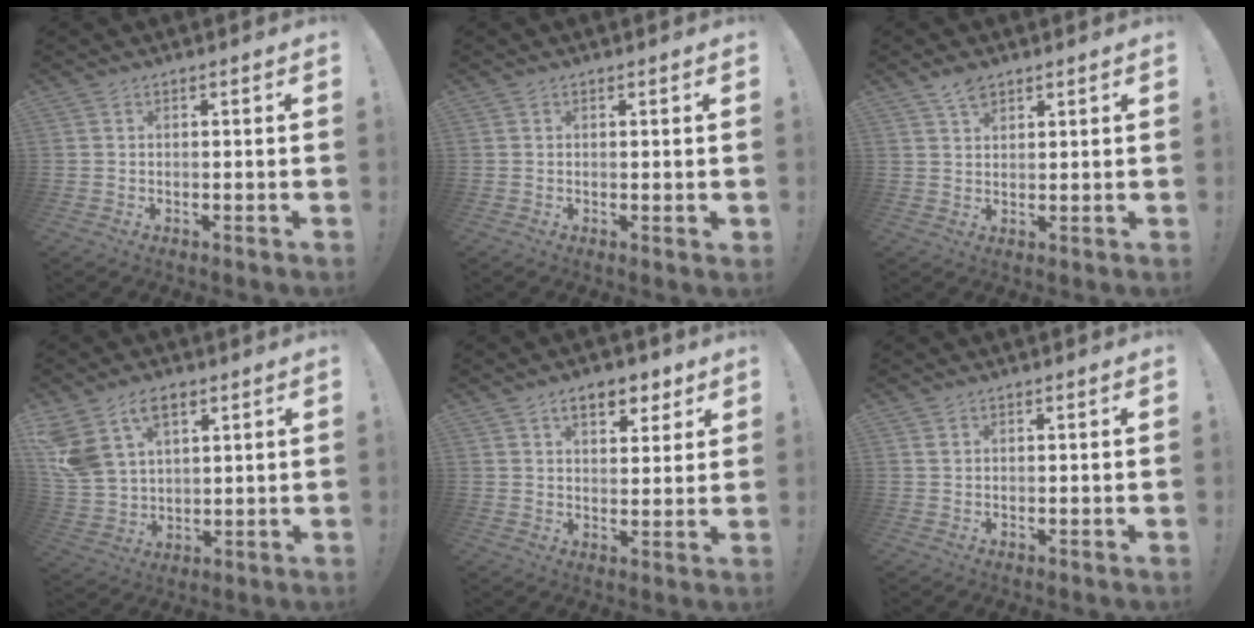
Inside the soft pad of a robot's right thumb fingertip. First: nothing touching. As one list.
[{"total": 0.8, "force": [0.4, 0.2, 0.6], "torque": [0.001, -0.004, 0.004]}, {"total": 3.9, "force": [2.8, 1.9, 1.9], "torque": [-0.035, -0.011, 0.052]}, {"total": 13.0, "force": [7.2, 8.1, 7.2], "torque": [-0.149, -0.031, 0.141]}, {"total": 8.7, "force": [5.1, 4.6, 5.3], "torque": [-0.073, -0.015, 0.090]}, {"total": 0.7, "force": [0.4, 0.3, 0.5], "torque": [-0.008, 0.000, 0.007]}]